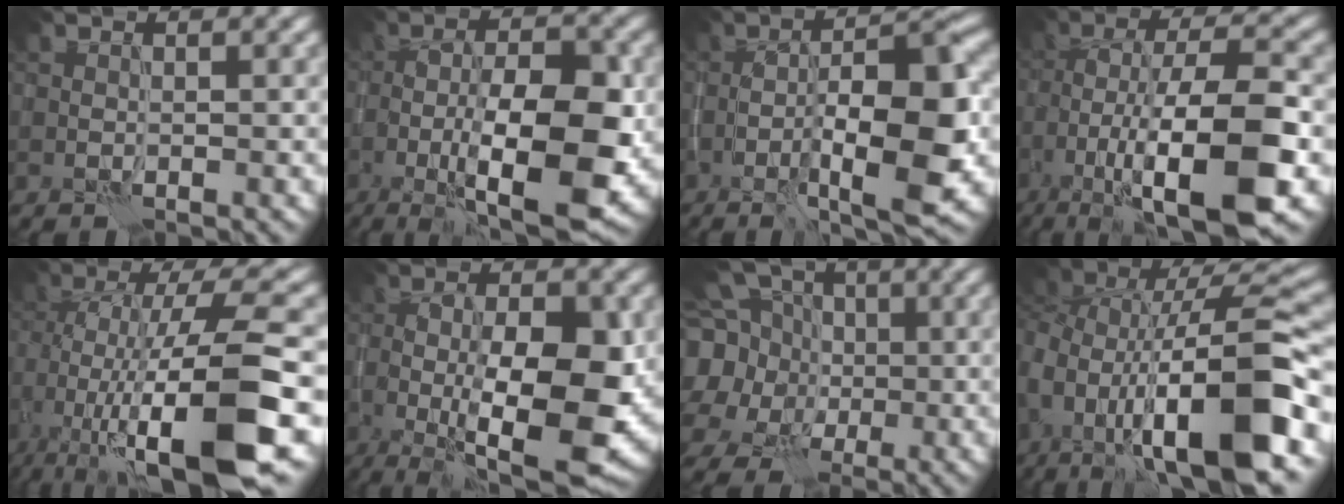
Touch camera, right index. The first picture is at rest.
{"total": 11.8, "force": [-2.8, 4.0, 10.8], "torque": [-0.173, -0.002, -0.046]}
{"total": 9.9, "force": [-2.1, 2.9, 9.2], "torque": [-0.138, -0.001, -0.033]}
{"total": 13.1, "force": [-5.0, 4.1, 11.3], "torque": [-0.199, 0.000, -0.084]}
{"total": 13.5, "force": [-4.6, 4.0, 12.0], "torque": [-0.198, 0.003, -0.069]}
{"total": 11.5, "force": [-1.5, 3.8, 10.7], "torque": [-0.167, -0.015, -0.021]}
{"total": 11.7, "force": [3.0, 9.7, 5.7], "torque": [-0.139, 0.014, 0.015]}
{"total": 14.8, "force": [-3.7, 7.2, 12.4], "torque": [-0.205, 0.005, -0.059]}